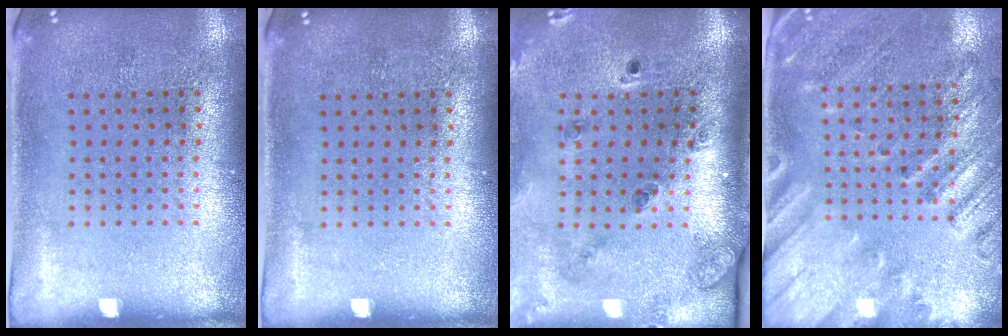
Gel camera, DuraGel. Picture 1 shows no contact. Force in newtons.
{"total": 0.0}
{"total": 1.8, "press": 1.6, "slide": 0.8}
{"total": 2.4, "press": 2.0, "slide": 1.5}